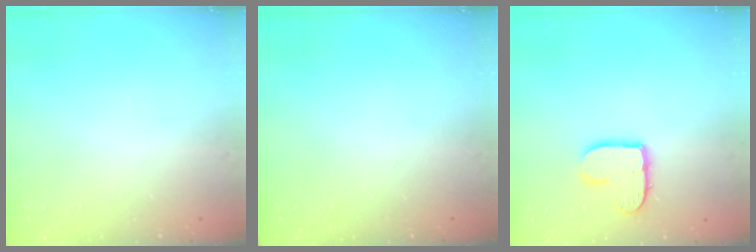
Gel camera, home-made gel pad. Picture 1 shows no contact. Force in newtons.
{"total": 0.0}
{"total": 10.1, "press": 10.1, "slide": 0.7}